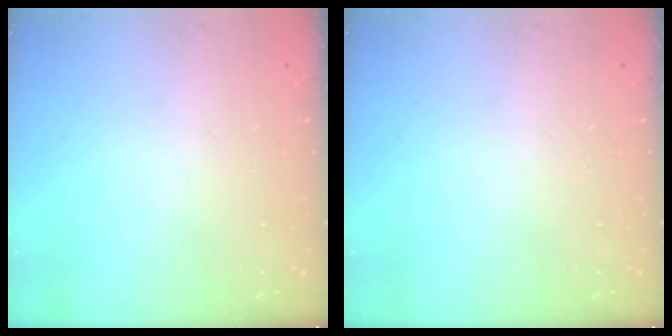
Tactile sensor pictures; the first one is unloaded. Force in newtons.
{"total": 0.0}